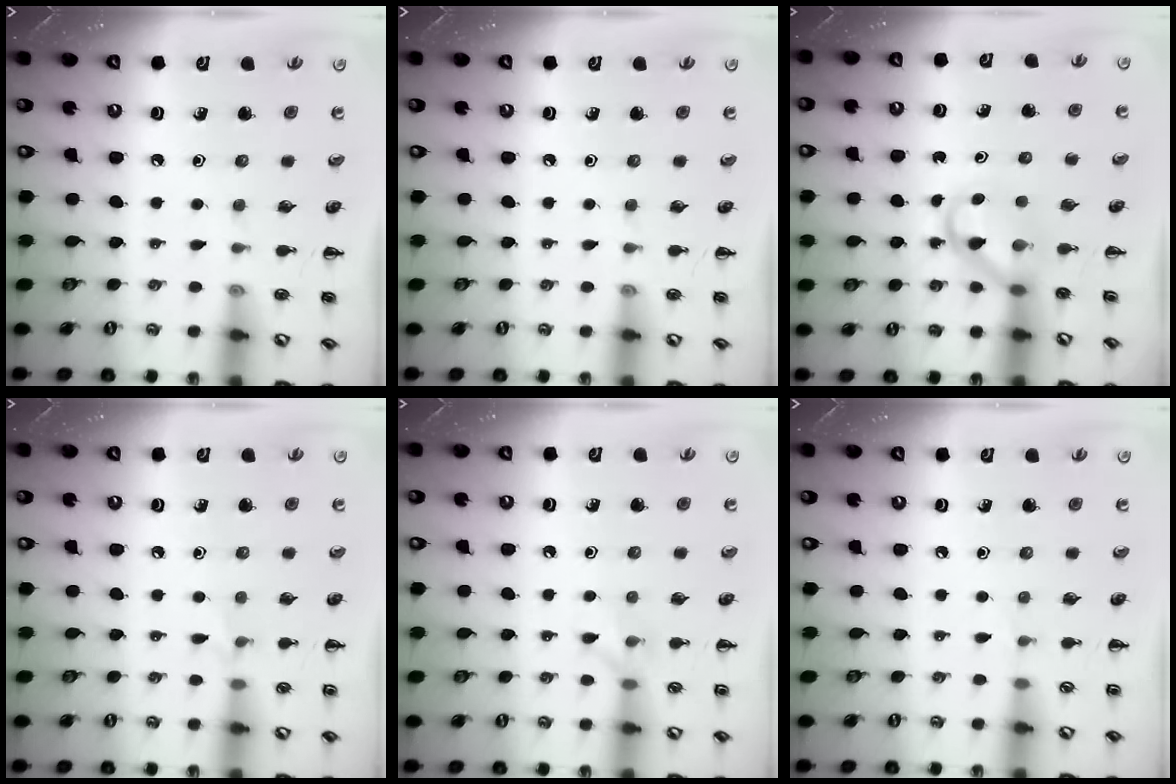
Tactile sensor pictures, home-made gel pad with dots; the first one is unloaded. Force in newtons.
{"total": 0.0}
{"total": 3.8, "press": 3.6, "slide": 1.0}
{"total": 4.4, "press": 4.1, "slide": 1.6}
{"total": 6.3, "press": 6.2, "slide": 0.9}
{"total": 3.1, "press": 2.9, "slide": 1.1}